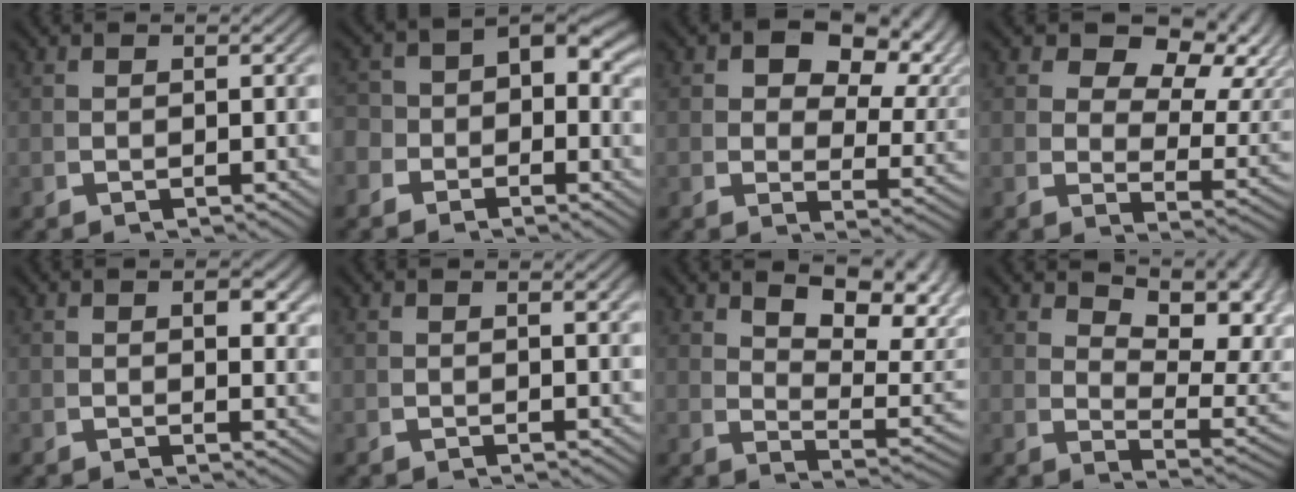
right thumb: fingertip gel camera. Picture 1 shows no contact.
{"total": 5.7, "force": [-0.8, 4.7, 3.1], "torque": [-0.048, -0.012, -0.015]}
{"total": 7.6, "force": [2.7, 4.7, 5.3], "torque": [-0.075, -0.006, 0.040]}
{"total": 8.0, "force": [3.6, 4.8, 5.4], "torque": [-0.077, -0.015, 0.059]}
{"total": 1.9, "force": [0.7, 0.9, 1.6], "torque": [-0.020, -0.004, 0.010]}
{"total": 0.6, "force": [0.2, 0.0, 0.5], "torque": [-0.006, 0.000, 0.005]}
{"total": 7.6, "force": [3.0, 3.6, 6.1], "torque": [-0.088, -0.009, 0.059]}
{"total": 7.1, "force": [2.3, 3.6, 5.6], "torque": [-0.086, -0.016, 0.052]}